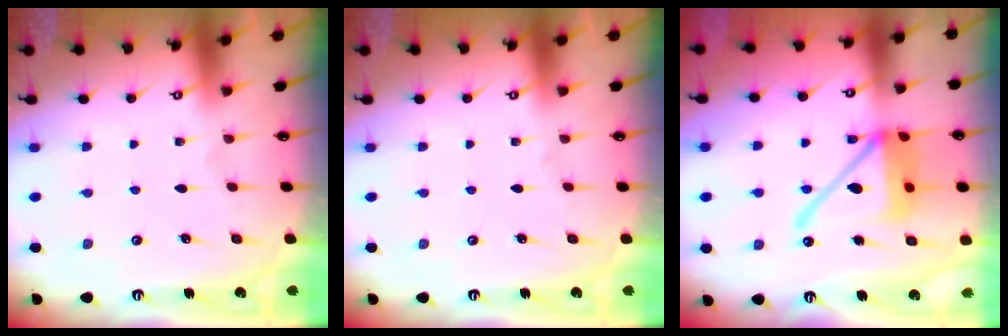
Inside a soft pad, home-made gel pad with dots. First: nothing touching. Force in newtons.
{"total": 0.0}
{"total": 16.8, "press": 16.7, "slide": 1.9}